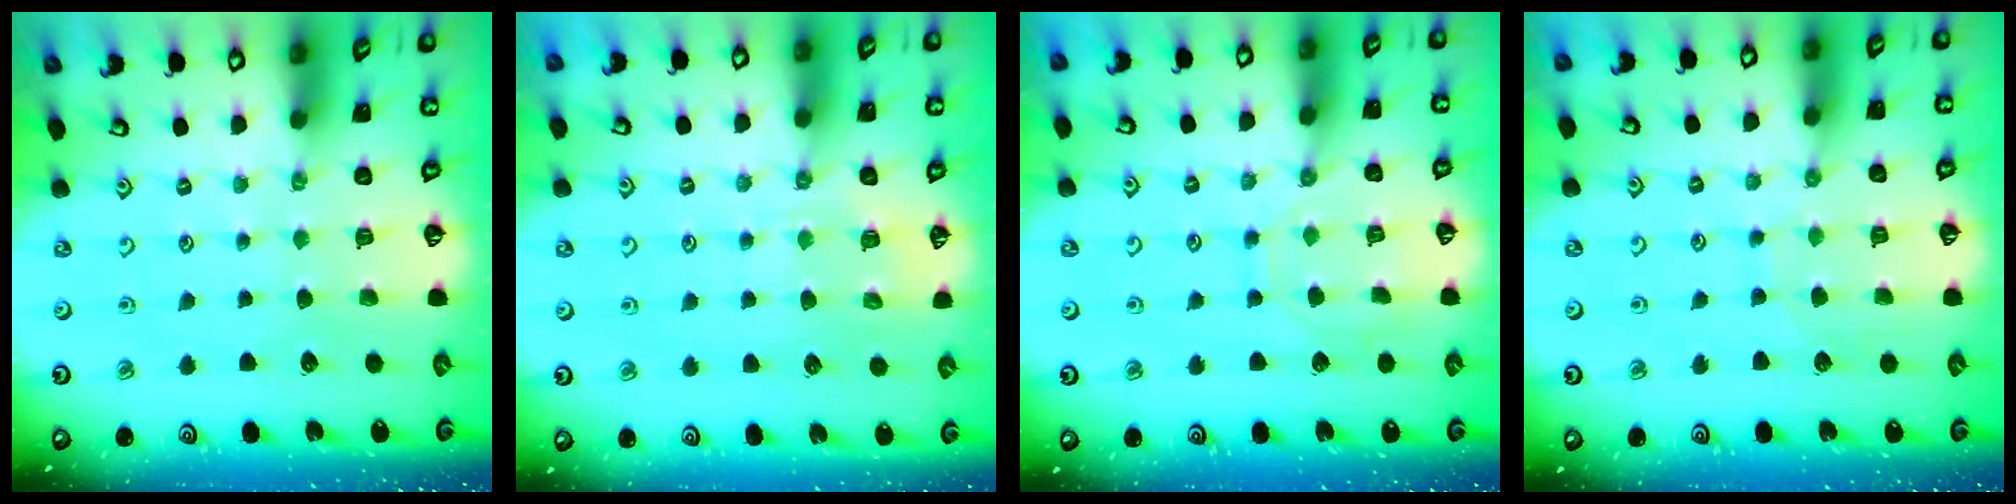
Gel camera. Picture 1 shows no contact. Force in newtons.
{"total": 5.4, "press": 5.4, "slide": 0.8}
{"total": 10.3, "press": 10.3, "slide": 0.8}
{"total": 7.0, "press": 7.0, "slide": 0.6}